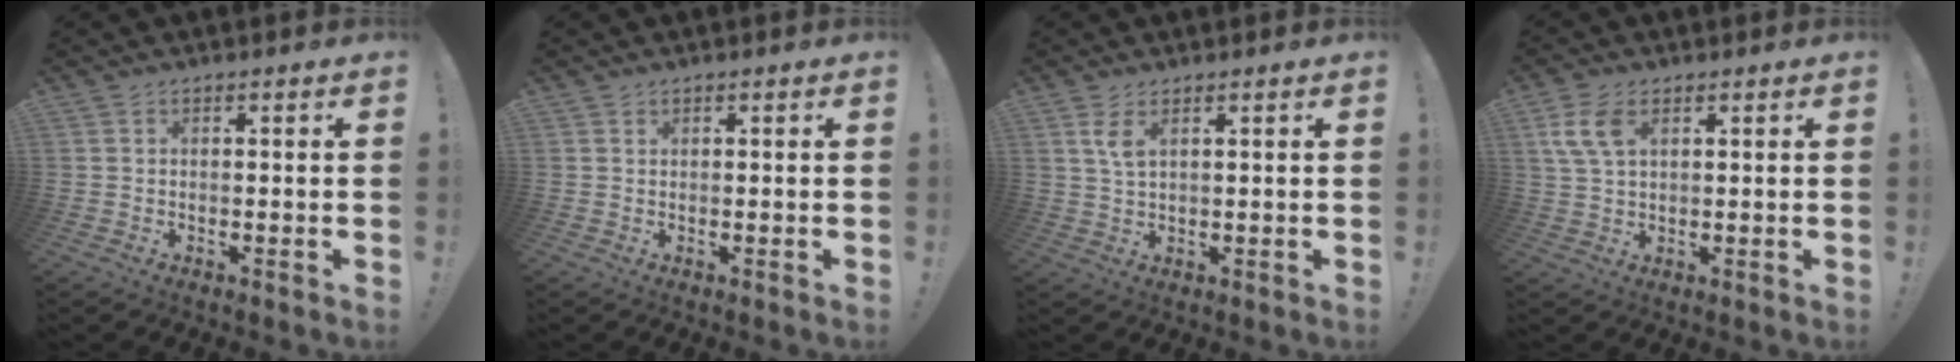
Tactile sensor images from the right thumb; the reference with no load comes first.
{"total": 0.5, "force": [0.5, 0.3, 0.1], "torque": [0.001, -0.001, 0.008]}
{"total": 4.0, "force": [1.9, 1.4, 3.2], "torque": [-0.054, -0.009, 0.031]}
{"total": 7.6, "force": [3.0, 4.3, 5.5], "torque": [-0.117, 0.001, 0.058]}